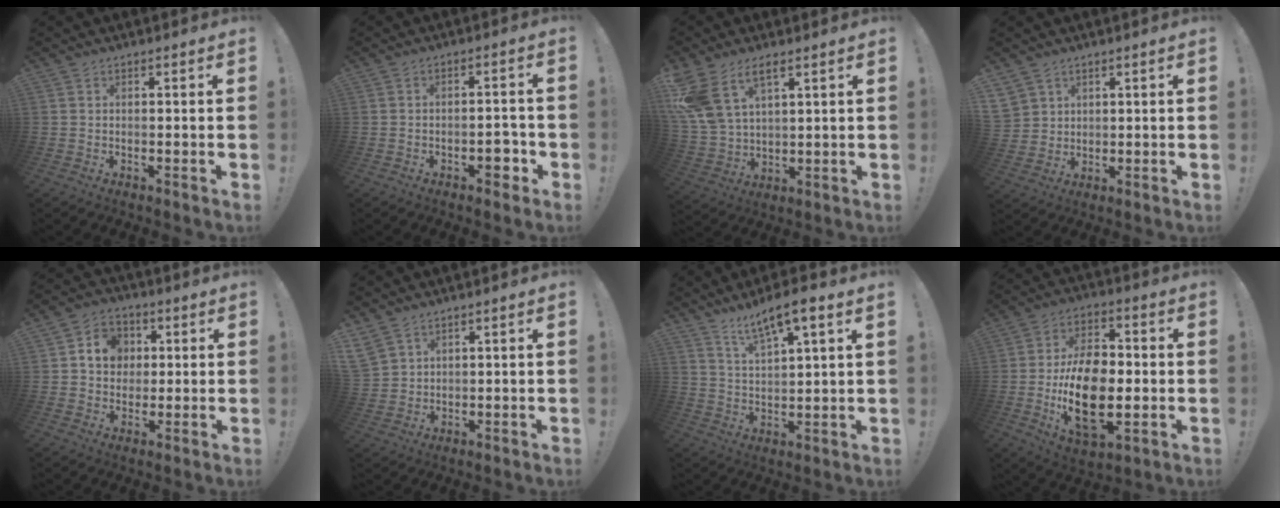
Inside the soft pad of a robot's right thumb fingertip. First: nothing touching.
{"total": 4.9, "force": [-2.3, 2.8, 3.4], "torque": [-0.023, 0.005, -0.040]}
{"total": 11.1, "force": [6.7, 5.7, 6.7], "torque": [-0.143, -0.030, 0.129]}
{"total": 4.8, "force": [3.0, 3.7, 0.5], "torque": [-0.003, -0.021, 0.059]}
{"total": 9.9, "force": [2.1, 8.9, 4.0], "torque": [-0.053, 0.002, 0.046]}
{"total": 5.1, "force": [3.9, 3.0, 1.4], "torque": [-0.023, -0.019, 0.078]}
{"total": 8.8, "force": [6.6, 1.4, 5.8], "torque": [-0.097, -0.035, 0.112]}
{"total": 20.2, "force": [-3.3, 11.8, 16.1], "torque": [-0.283, 0.002, -0.057]}